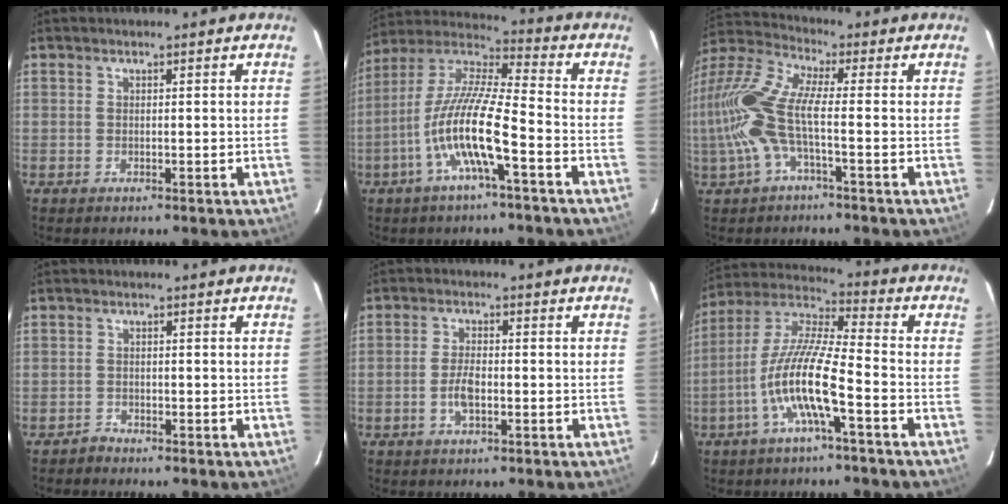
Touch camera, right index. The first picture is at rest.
{"total": 13.7, "force": [-5.5, 1.7, 12.4], "torque": [-0.243, -0.002, -0.112]}
{"total": 13.9, "force": [-2.7, 3.8, 13.1], "torque": [-0.275, 0.001, -0.058]}
{"total": 1.3, "force": [-1.1, 0.6, -0.4], "torque": [0.005, 0.009, -0.021]}
{"total": 4.2, "force": [-1.4, 1.7, 3.6], "torque": [-0.074, 0.001, -0.025]}
{"total": 12.7, "force": [-5.1, 1.5, 11.6], "torque": [-0.232, 0.001, -0.103]}